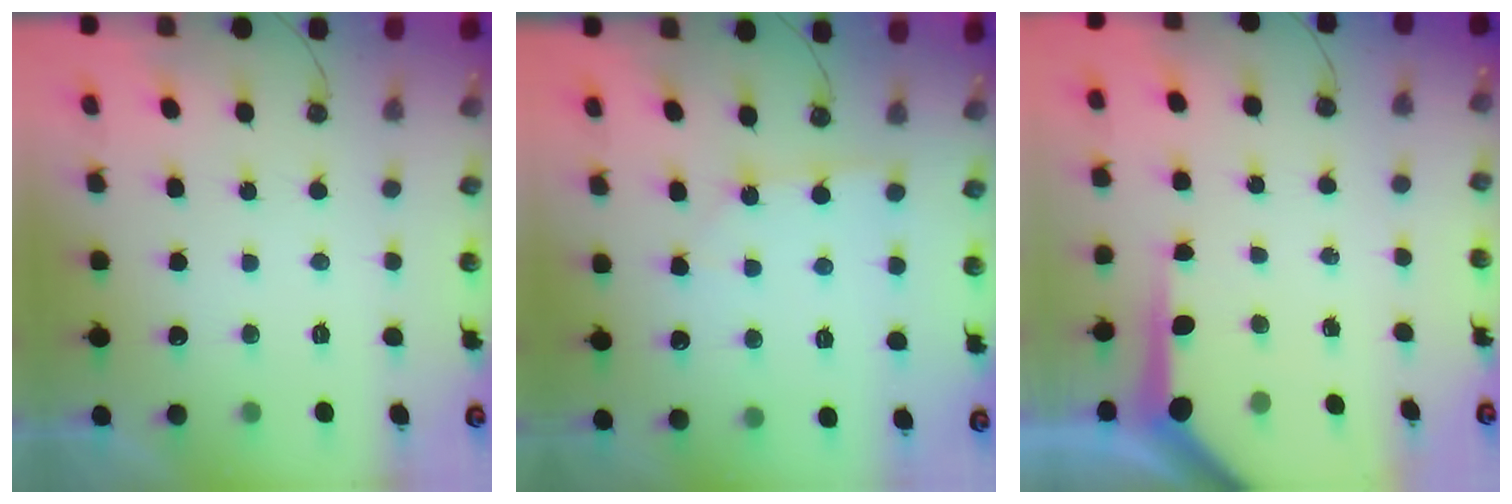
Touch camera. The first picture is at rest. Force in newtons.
{"total": 2.8, "press": 2.8, "slide": 0.3}
{"total": 6.8, "press": 6.8, "slide": 0.5}